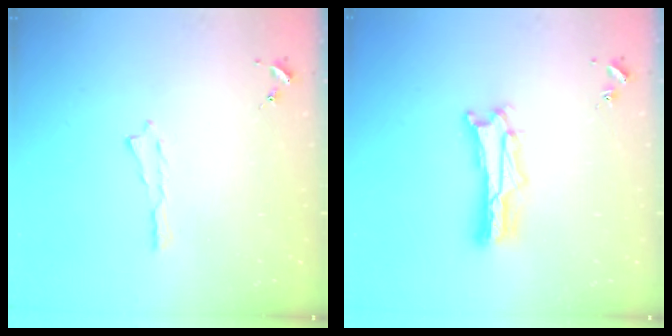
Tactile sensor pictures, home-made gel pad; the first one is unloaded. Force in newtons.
{"total": 5.0, "press": 5.0, "slide": 0.6}